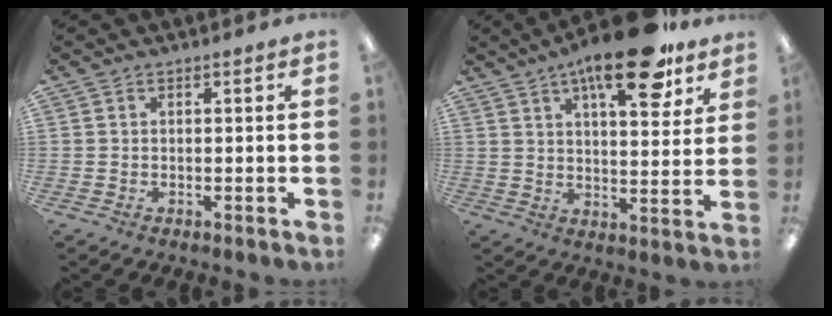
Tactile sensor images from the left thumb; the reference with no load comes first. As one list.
[{"total": 17.0, "force": [10.7, 5.7, 11.8], "torque": [-0.169, -0.049, 0.169]}]